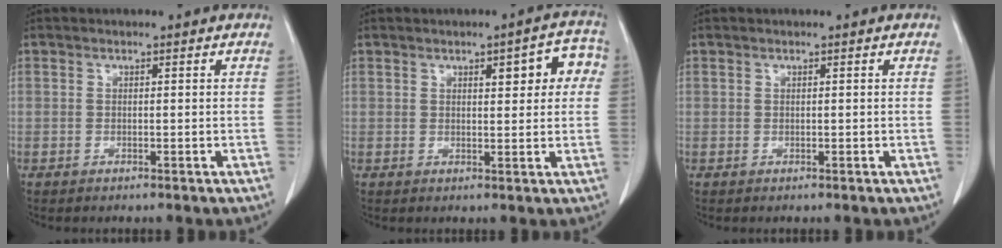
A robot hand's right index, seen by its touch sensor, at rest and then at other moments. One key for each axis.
{"total": 6.2, "fx": 1.9, "fy": 2.2, "fz": 5.5, "tx": -0.056, "ty": 0.019, "tz": 0.019}
{"total": 0.0}